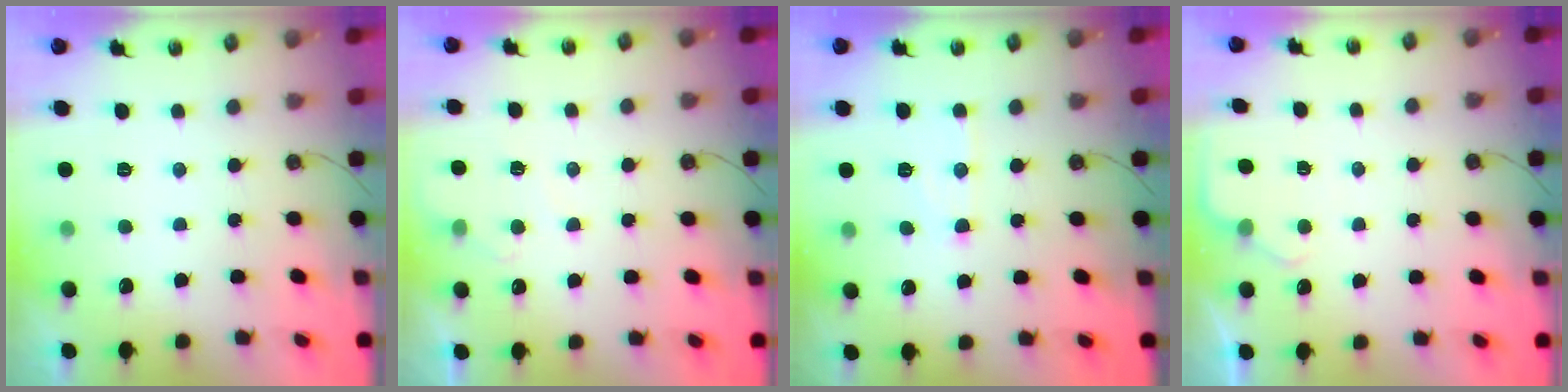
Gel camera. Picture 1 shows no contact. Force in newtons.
{"total": 5.1, "press": 5.1, "slide": 0.4}
{"total": 7.4, "press": 7.4, "slide": 0.5}
{"total": 3.0, "press": 2.9, "slide": 0.4}